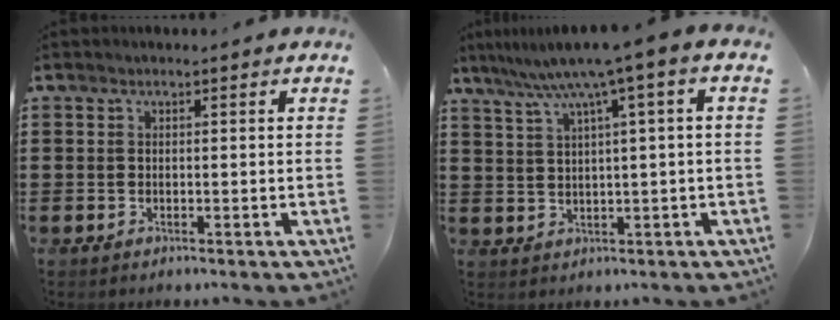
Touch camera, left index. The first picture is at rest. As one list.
[{"total": 5.9, "force": [2.4, -0.2, 5.4], "torque": [-0.109, -0.015, 0.034]}]